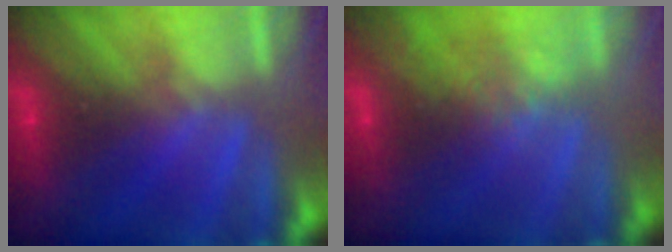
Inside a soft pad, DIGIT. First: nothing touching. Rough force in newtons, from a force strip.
{"total": 2.8}